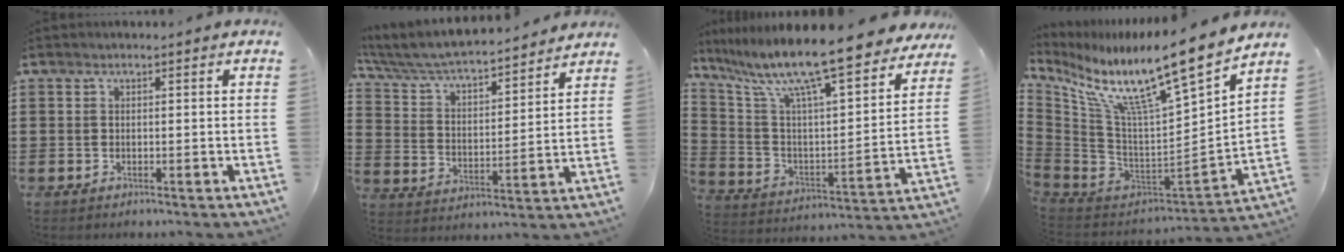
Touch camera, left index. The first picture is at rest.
{"total": 5.7, "force": [5.3, 0.5, 2.1], "torque": [-0.065, -0.039, 0.085]}
{"total": 12.9, "force": [10.8, 0.3, 7.1], "torque": [-0.171, -0.082, 0.179]}
{"total": 13.4, "force": [9.7, 1.3, 9.1], "torque": [-0.184, -0.079, 0.154]}